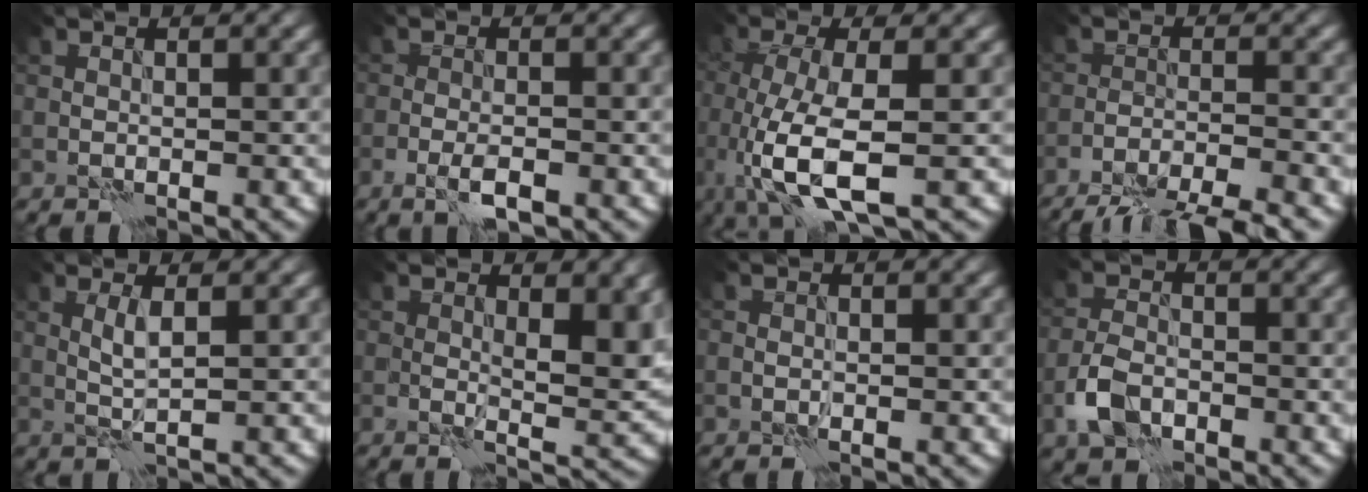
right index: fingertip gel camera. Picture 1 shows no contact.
{"total": 2.6, "force": [-1.4, 0.8, 2.1], "torque": [-0.044, -0.001, -0.028]}
{"total": 7.6, "force": [-1.9, 2.5, 6.9], "torque": [-0.153, -0.017, -0.036]}
{"total": 8.5, "force": [-7.5, 1.5, 3.6], "torque": [-0.055, -0.013, -0.115]}
{"total": 1.9, "force": [0.6, 0.2, 1.8], "torque": [-0.042, 0.001, 0.011]}
{"total": 5.7, "force": [1.2, 2.4, 5.0], "torque": [-0.072, -0.006, 0.023]}
{"total": 0.7, "force": [0.0, 0.5, 0.5], "torque": [-0.007, -0.002, 0.000]}
{"total": 3.6, "force": [-1.8, 2.2, 2.2], "torque": [-0.044, 0.002, -0.043]}